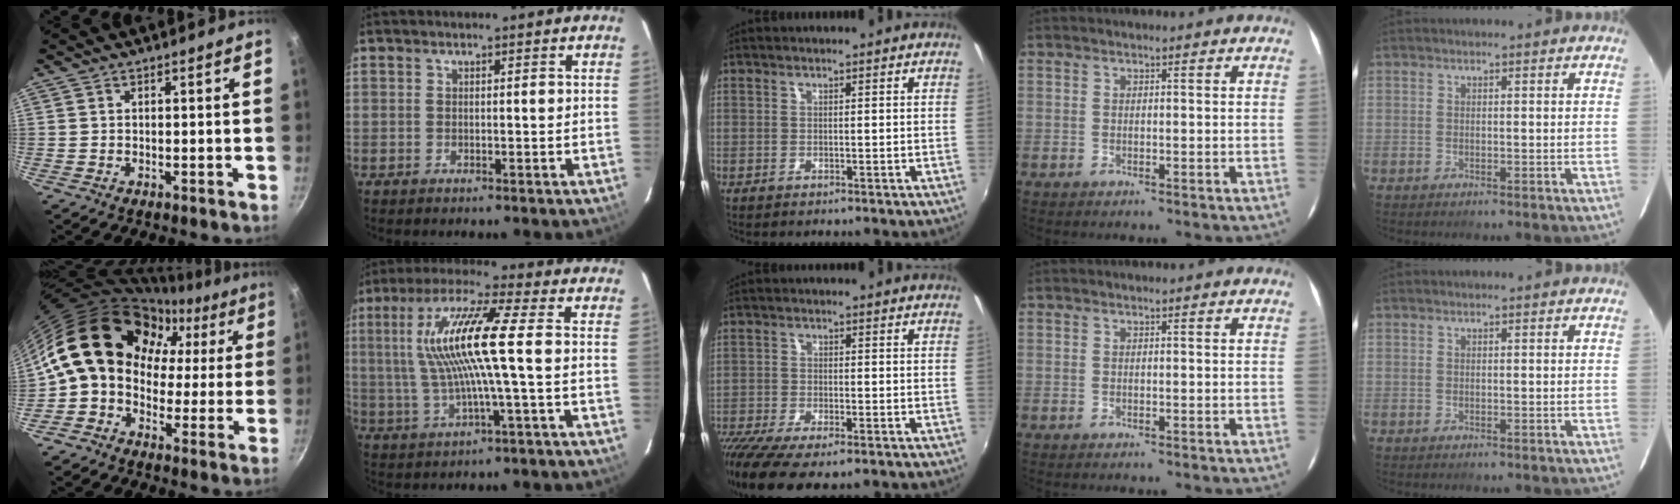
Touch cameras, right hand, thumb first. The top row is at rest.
{"thumb": {"total": 19.0, "force": [2.8, 15.3, 10.9], "torque": [-0.161, 0.049, 0.029]}, "index": {"total": 13.6, "force": [0.7, 0.5, 13.6], "torque": [-0.267, 0.009, 0.017]}, "middle": {"total": 13.3, "force": [-9.3, 3.9, 8.7], "torque": [-0.200, -0.064, -0.163]}}